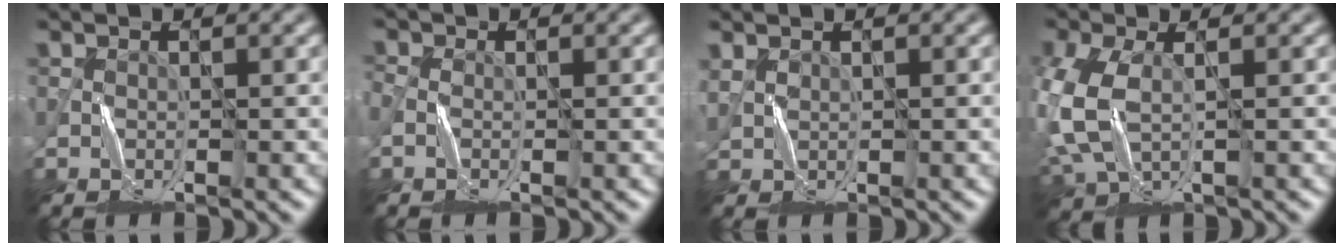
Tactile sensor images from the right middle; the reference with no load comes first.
{"total": 1.0, "force": [-0.4, 0.7, 0.6], "torque": [-0.011, 0.001, -0.011]}
{"total": 1.1, "force": [0.8, 0.6, 0.4], "torque": [-0.013, 0.001, 0.021]}
{"total": 6.4, "force": [-0.4, 3.9, 5.1], "torque": [-0.150, -0.007, -0.004]}